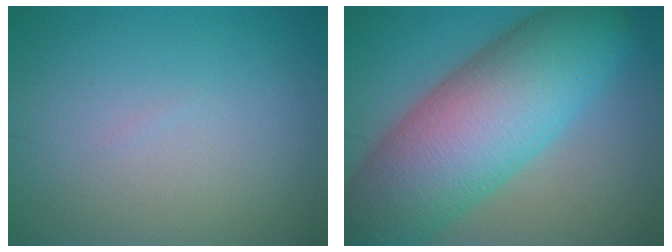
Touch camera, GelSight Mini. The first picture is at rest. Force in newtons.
{"total": 13.9, "press": 13.9, "slide": 0.3}